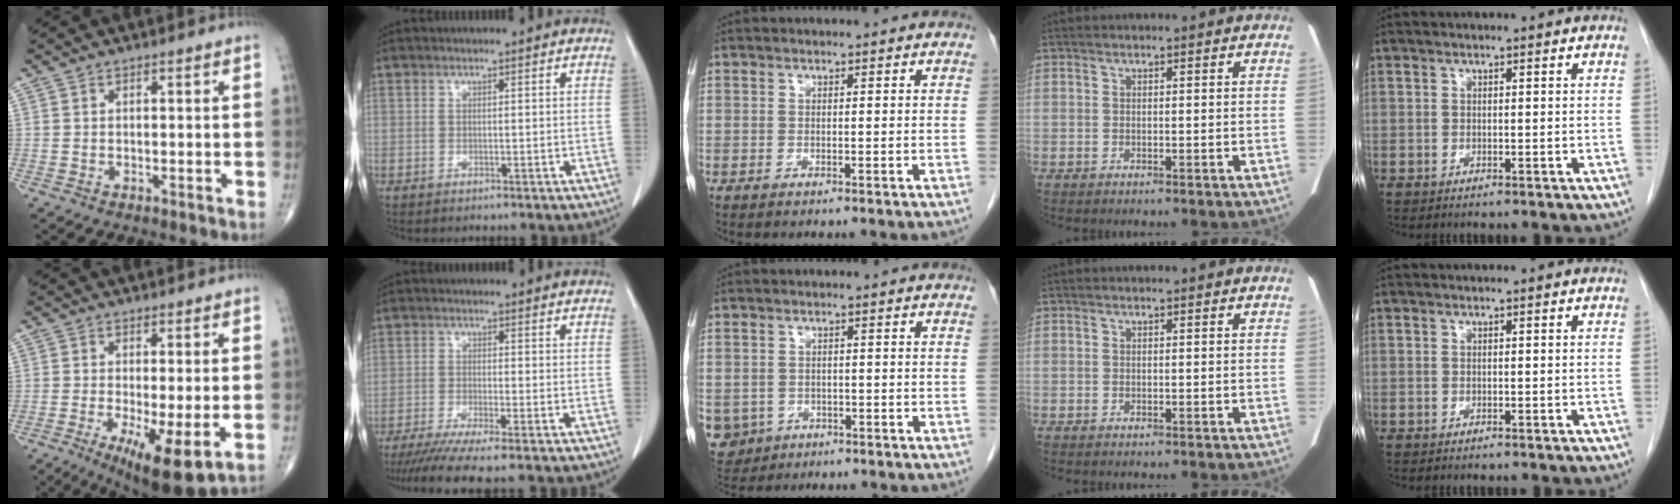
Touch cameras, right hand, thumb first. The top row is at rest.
{"thumb": {"total": 10.6, "force": [-3.1, 2.7, 9.8], "torque": [-0.166, -0.024, -0.044]}, "index": {"total": 8.5, "force": [-7.0, -0.9, 4.7], "torque": [-0.064, -0.022, -0.112]}, "middle": {"total": 7.9, "force": [-3.0, 7.0, 1.9], "torque": [-0.063, 0.003, -0.041]}}